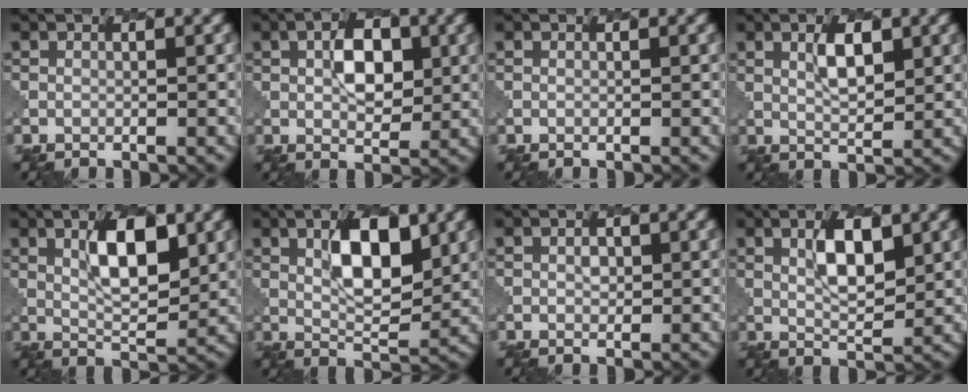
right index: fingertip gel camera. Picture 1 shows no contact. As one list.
[{"total": 4.4, "force": [1.1, 2.4, 3.5], "torque": [-0.052, 0.001, 0.016]}, {"total": 0.0}, {"total": 3.0, "force": [1.4, 1.0, 2.4], "torque": [-0.043, 0.000, 0.026]}, {"total": 6.0, "force": [2.1, 2.1, 5.1], "torque": [-0.083, -0.002, 0.039]}, {"total": 6.4, "force": [2.2, 2.6, 5.5], "torque": [-0.085, -0.001, 0.038]}, {"total": 1.0, "force": [0.3, 0.8, 0.5], "torque": [-0.005, -0.002, 0.006]}, {"total": 4.4, "force": [1.7, 1.6, 3.7], "torque": [-0.067, -0.001, 0.032]}]